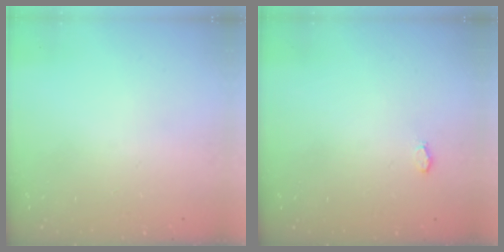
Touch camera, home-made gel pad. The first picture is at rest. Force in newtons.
{"total": 3.5, "press": 3.5, "slide": 0.5}